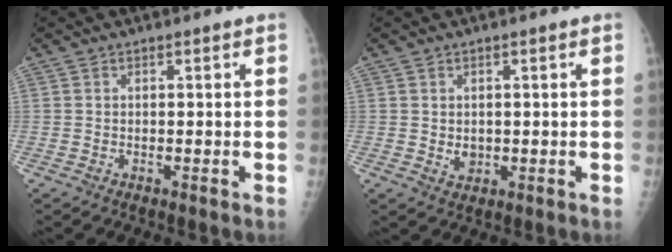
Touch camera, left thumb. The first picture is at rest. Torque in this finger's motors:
{"motor_torque": [-0.05, 0.16, 0.20, -0.07, 0.02]}